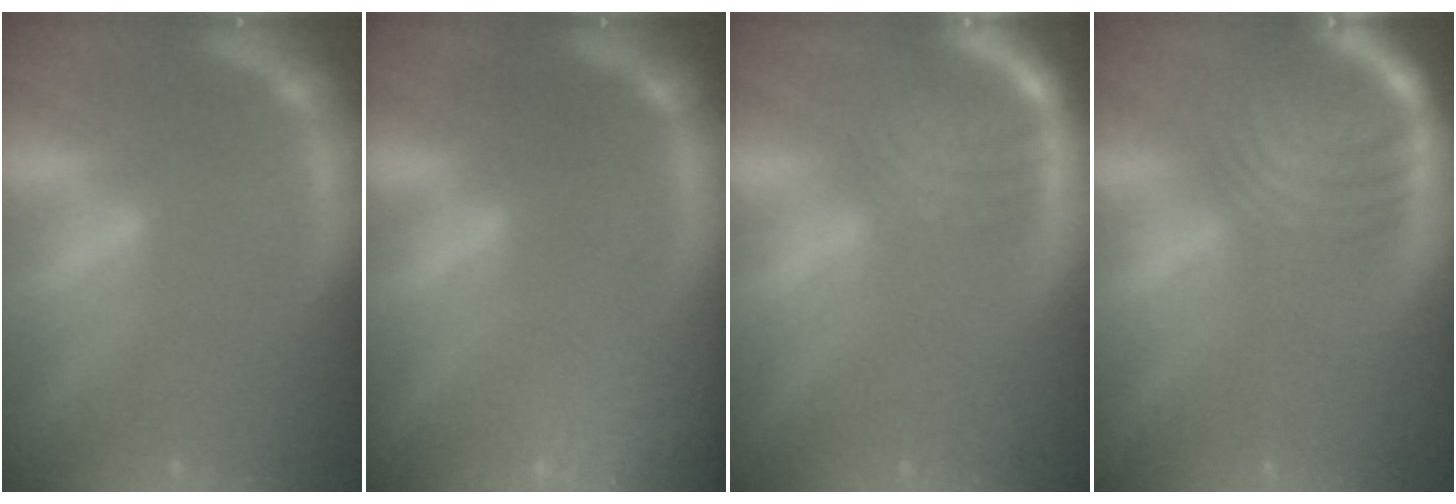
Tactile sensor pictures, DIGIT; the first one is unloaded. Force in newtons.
{"total": 5.6}
{"total": 7.1}
{"total": 10.0}